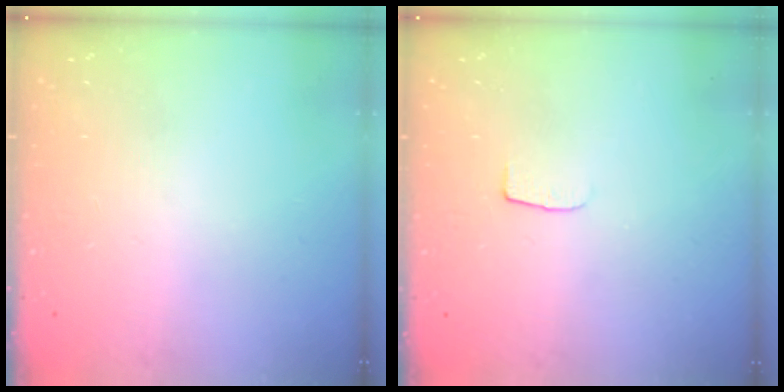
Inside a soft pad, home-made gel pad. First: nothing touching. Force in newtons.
{"total": 4.0, "press": 4.0, "slide": 0.2}